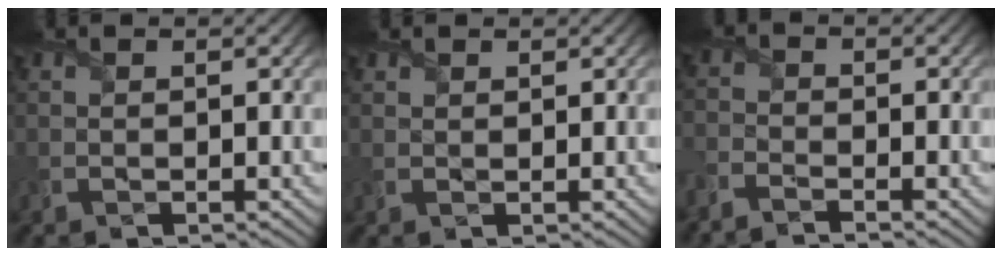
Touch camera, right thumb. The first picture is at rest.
{"total": 0.8, "force": [0.8, 0.2, 0.0], "torque": [0.000, 0.000, 0.018]}
{"total": 3.2, "force": [-3.0, 0.5, 1.0], "torque": [-0.026, -0.007, -0.073]}